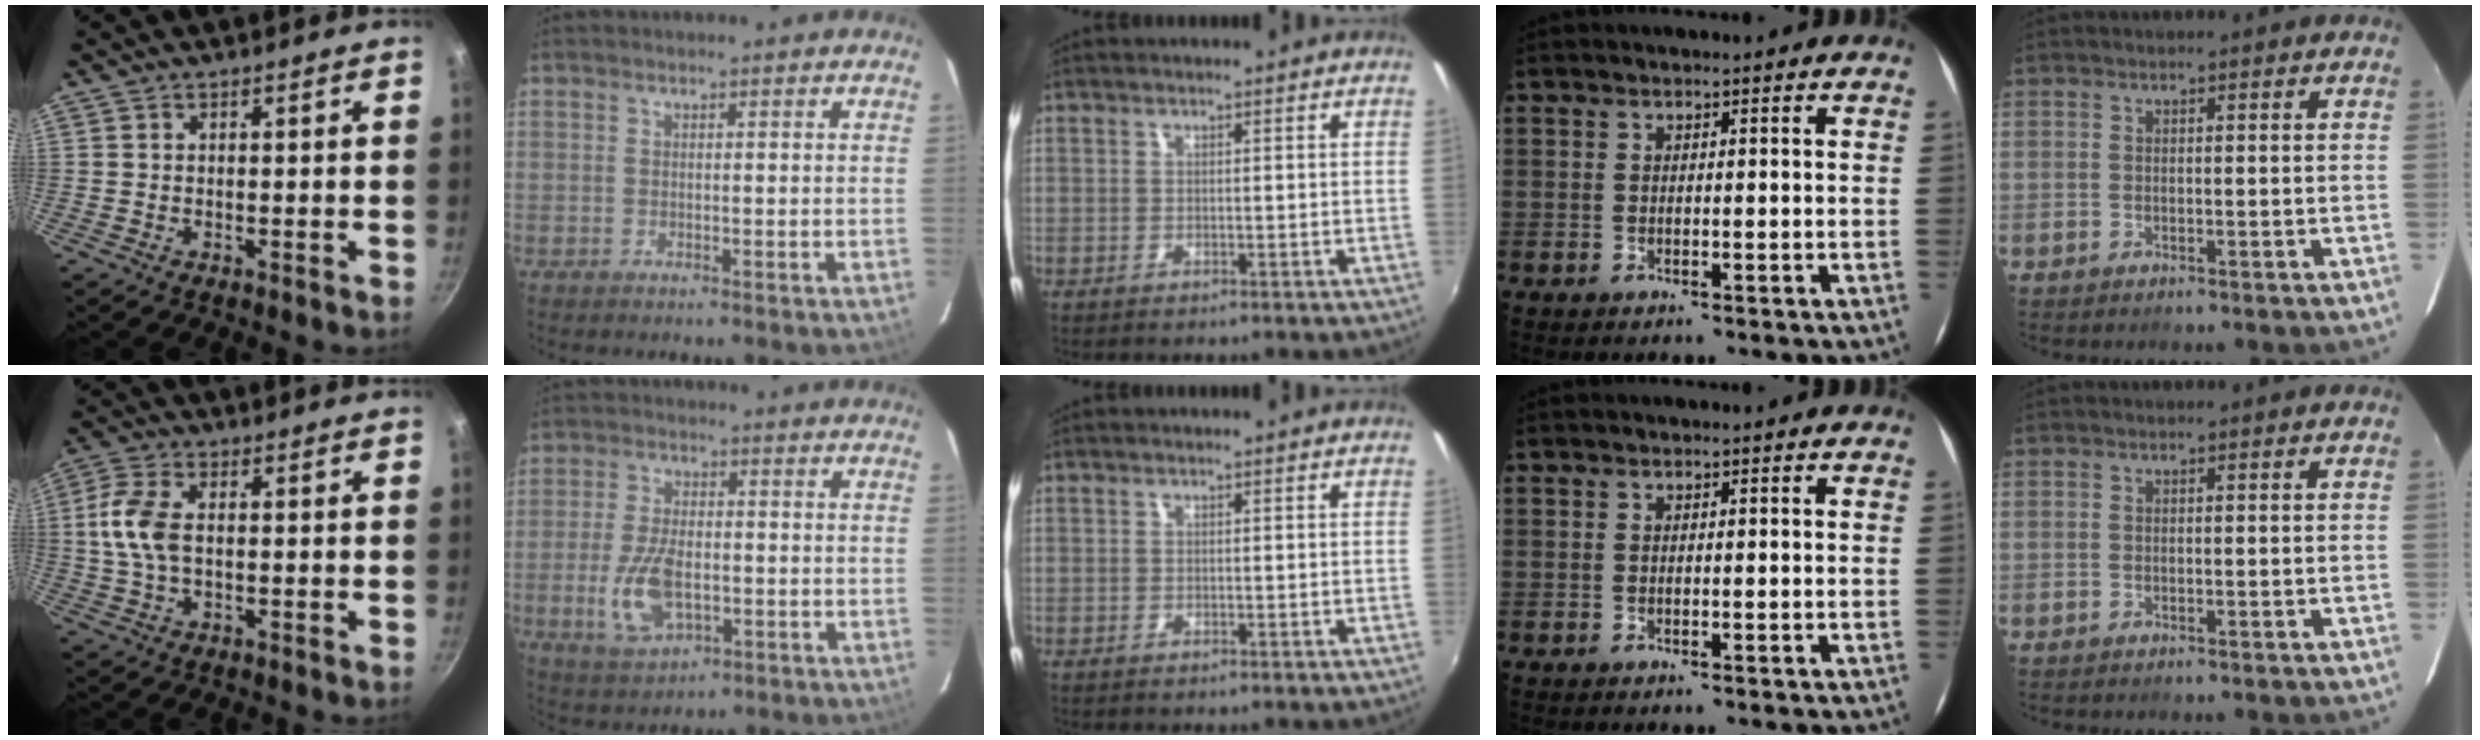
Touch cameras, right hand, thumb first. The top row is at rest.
{"thumb": {"total": 7.9, "force": [0.4, 4.4, 6.5], "torque": [-0.138, 0.013, 0.002]}, "index": {"total": 10.1, "force": [-2.4, 5.3, 8.2], "torque": [-0.176, -0.007, -0.039]}}